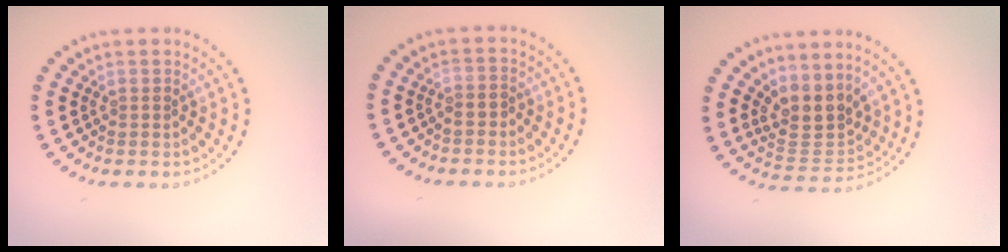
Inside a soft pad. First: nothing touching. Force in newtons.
{"total": 0.8, "press": 0.6, "slide": 0.5}
{"total": 3.8, "press": 3.2, "slide": 2.0}